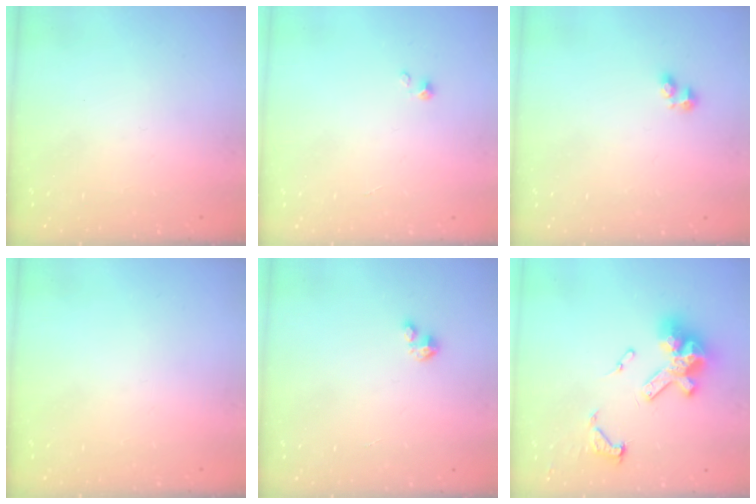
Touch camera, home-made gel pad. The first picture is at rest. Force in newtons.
{"total": 0.7, "press": 0.7, "slide": 0.1}
{"total": 1.9, "press": 1.8, "slide": 0.5}
{"total": 0.0}
{"total": 1.2, "press": 1.2, "slide": 0.2}
{"total": 13.6, "press": 13.6, "slide": 0.6}